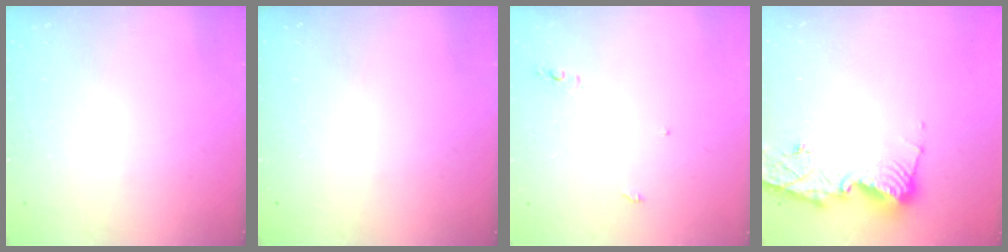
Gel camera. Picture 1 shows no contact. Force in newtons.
{"total": 0.0}
{"total": 3.4, "press": 3.4, "slide": 0.0}
{"total": 11.2, "press": 11.2, "slide": 1.3}